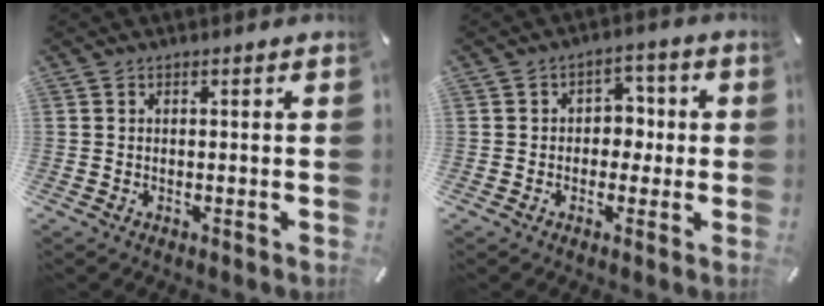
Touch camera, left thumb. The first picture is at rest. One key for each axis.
{"total": 5.0, "fx": -1.0, "fy": 4.2, "fz": 2.5, "tx": -0.026, "ty": 0.010, "tz": -0.025}